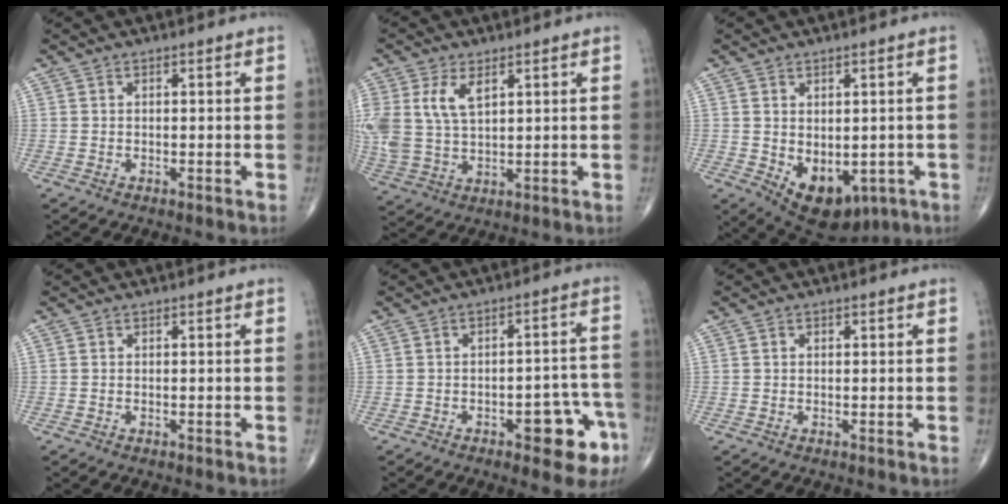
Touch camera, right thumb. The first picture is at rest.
{"total": 10.8, "force": [3.7, 6.2, 8.0], "torque": [-0.176, 0.000, 0.084]}
{"total": 11.4, "force": [-3.2, 7.2, 8.2], "torque": [-0.094, -0.004, -0.023]}
{"total": 0.0}
{"total": 10.3, "force": [-4.9, 4.2, 8.0], "torque": [-0.064, 0.042, -0.055]}
{"total": 0.6, "force": [0.1, 0.6, 0.2], "torque": [0.001, 0.000, 0.001]}